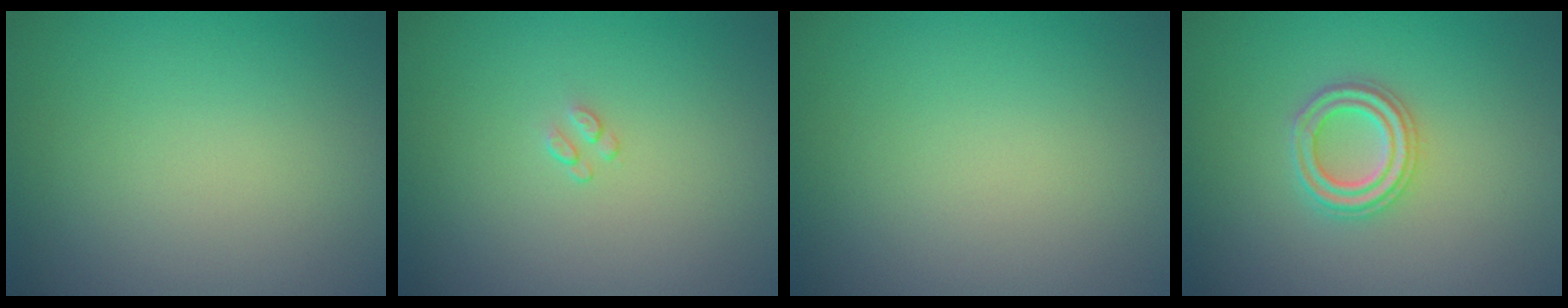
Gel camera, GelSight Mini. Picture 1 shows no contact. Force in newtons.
{"total": 0.6, "press": 0.4, "slide": 0.5}
{"total": 0.0}
{"total": 2.7, "press": 2.6, "slide": 0.7}